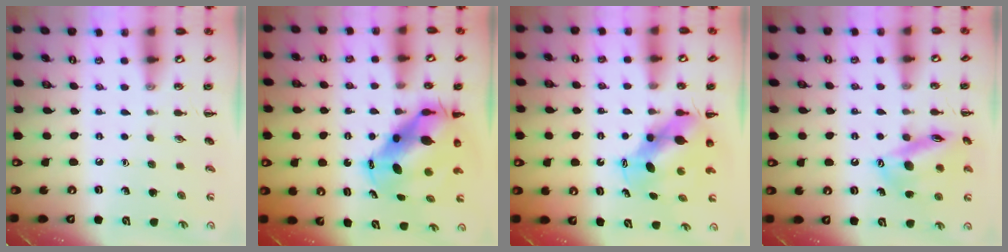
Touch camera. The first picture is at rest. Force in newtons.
{"total": 10.4, "press": 10.1, "slide": 2.7}
{"total": 6.6, "press": 6.5, "slide": 1.4}
{"total": 15.0, "press": 14.8, "slide": 2.1}